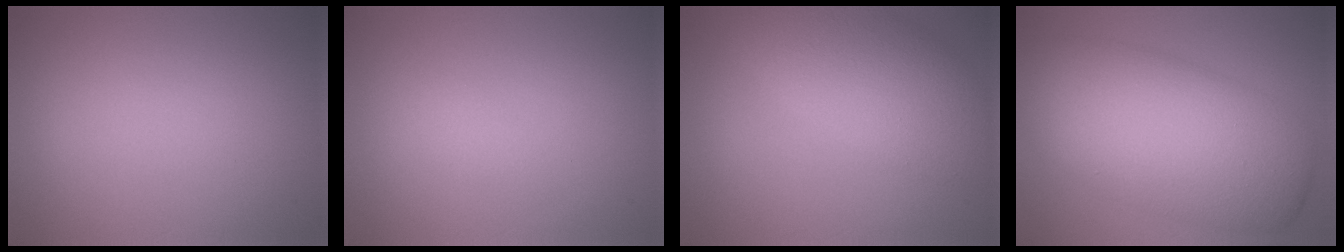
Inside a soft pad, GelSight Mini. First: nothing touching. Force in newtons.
{"total": 0.9, "press": 0.9, "slide": 0.0}
{"total": 6.3, "press": 6.3, "slide": 0.5}
{"total": 10.0, "press": 10.0, "slide": 0.2}